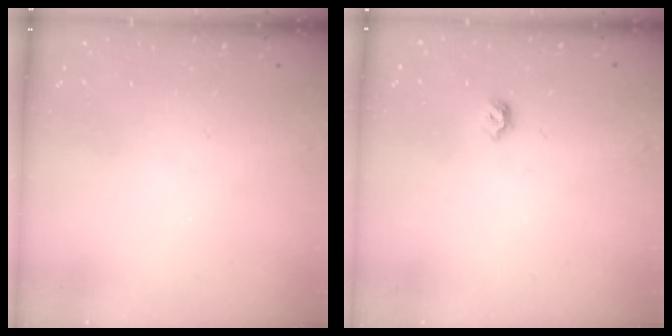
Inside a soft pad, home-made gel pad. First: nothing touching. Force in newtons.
{"total": 6.1, "press": 6.0, "slide": 1.1}